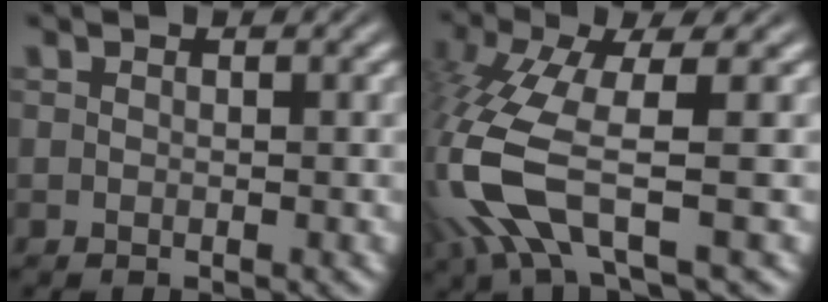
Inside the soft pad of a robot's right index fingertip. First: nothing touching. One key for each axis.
{"total": 6.5, "fx": -0.9, "fy": 2.0, "fz": 6.1, "tx": -0.169, "ty": -0.029, "tz": 0.001}